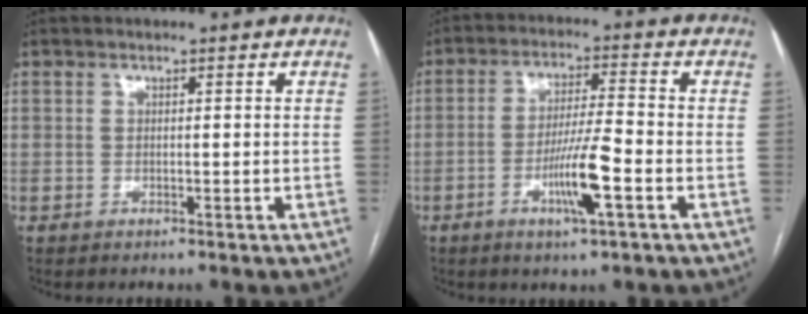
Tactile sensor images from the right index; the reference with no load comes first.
{"total": 8.1, "force": [-3.1, 0.1, 7.5], "torque": [-0.141, -0.007, -0.056]}